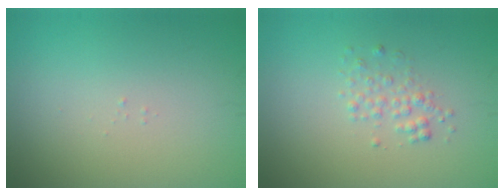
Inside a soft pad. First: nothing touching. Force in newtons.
{"total": 1.5, "press": 1.5, "slide": 0.0}